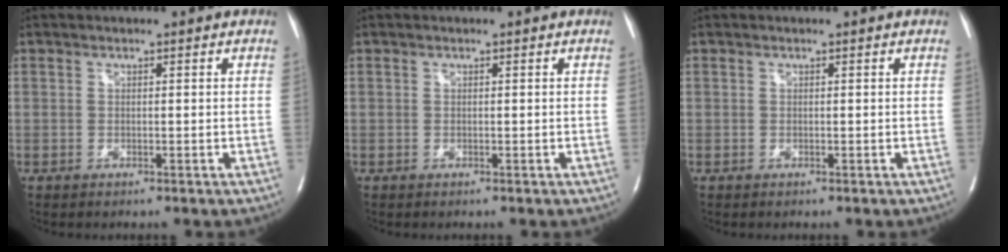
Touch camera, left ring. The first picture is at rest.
{"total": 0.0}
{"total": 0.0}